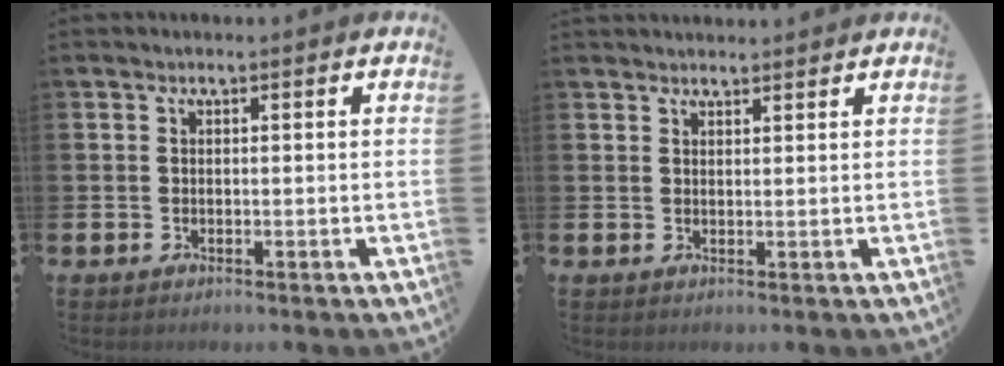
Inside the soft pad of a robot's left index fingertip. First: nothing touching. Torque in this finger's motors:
{"motor_torque": [0.27, -0.49, 0.33, 0.06]}